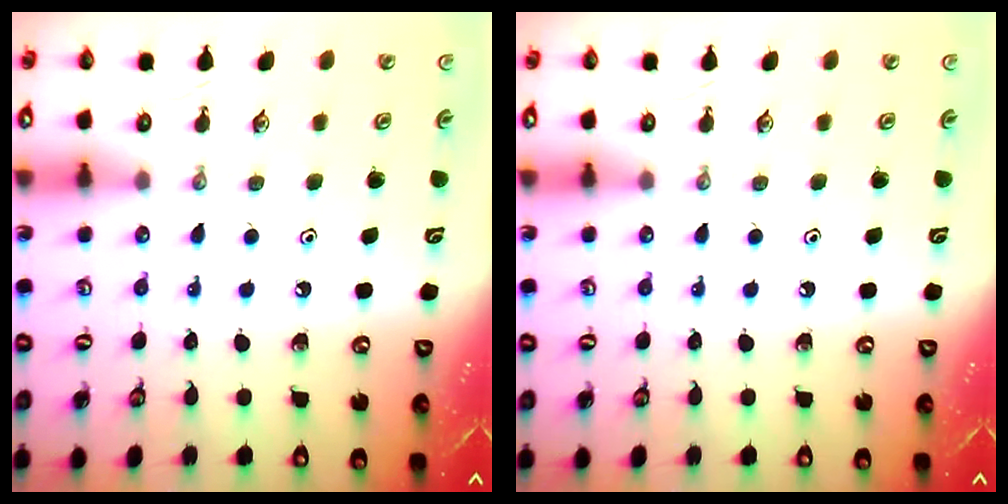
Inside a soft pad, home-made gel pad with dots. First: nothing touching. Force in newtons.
{"total": 0.0}